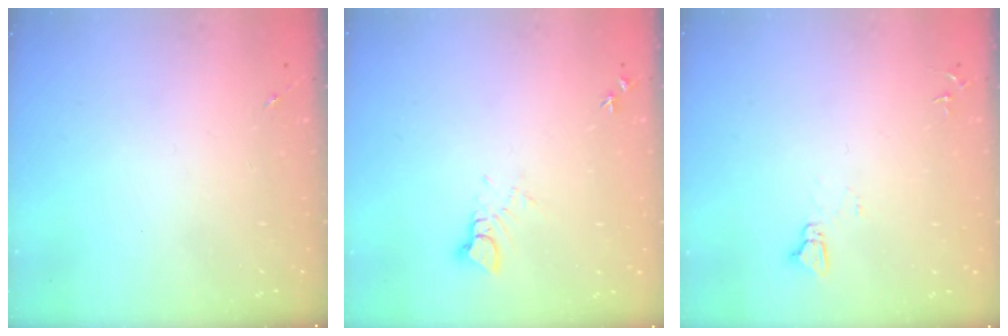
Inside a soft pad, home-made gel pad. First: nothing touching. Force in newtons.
{"total": 4.4, "press": 4.4, "slide": 0.3}
{"total": 3.6, "press": 3.5, "slide": 0.3}